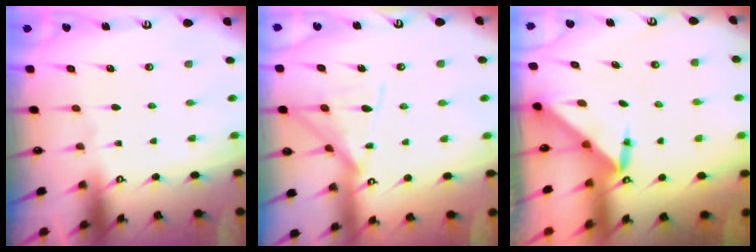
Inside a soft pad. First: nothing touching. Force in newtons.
{"total": 11.6, "press": 11.6, "slide": 0.8}
{"total": 3.0, "press": 3.0, "slide": 0.3}